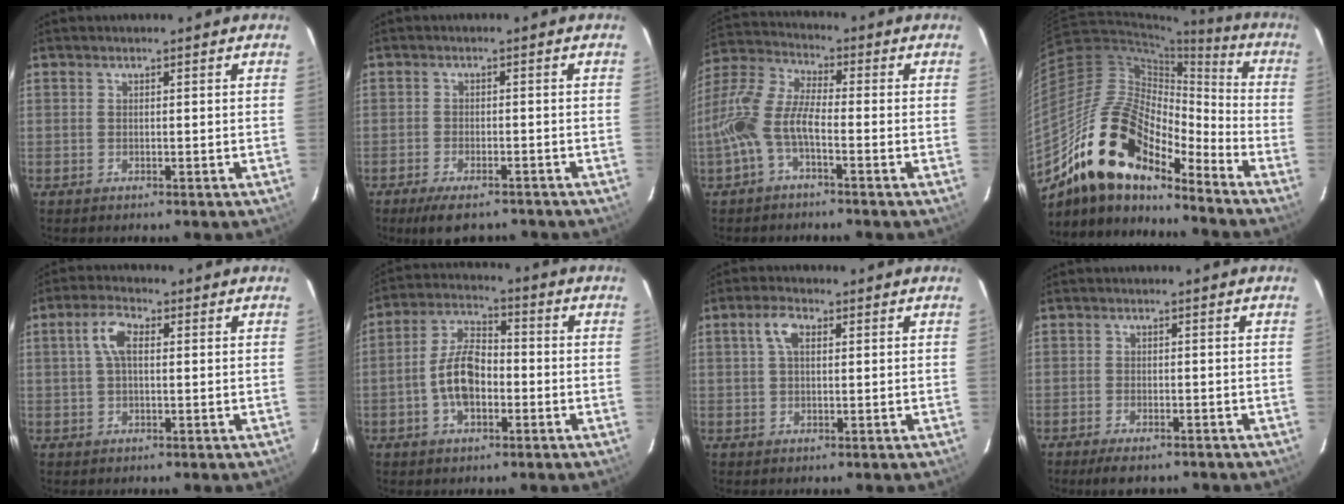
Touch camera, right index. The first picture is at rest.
{"total": 7.8, "force": [-6.2, 2.7, 3.9], "torque": [-0.084, -0.014, -0.097]}
{"total": 10.0, "force": [-3.4, 3.4, 8.8], "torque": [-0.204, 0.009, -0.073]}
{"total": 20.4, "force": [-14.9, 7.7, 11.6], "torque": [-0.206, -0.002, -0.286]}
{"total": 4.8, "force": [0.9, 2.2, 4.2], "torque": [-0.083, 0.014, 0.016]}
{"total": 9.3, "force": [-2.5, 5.0, 7.4], "torque": [-0.153, 0.016, -0.043]}
{"total": 3.8, "force": [1.1, 1.9, 3.1], "torque": [-0.061, 0.012, 0.021]}
{"total": 5.2, "force": [-4.2, 1.7, 2.6], "torque": [-0.058, -0.012, -0.067]}